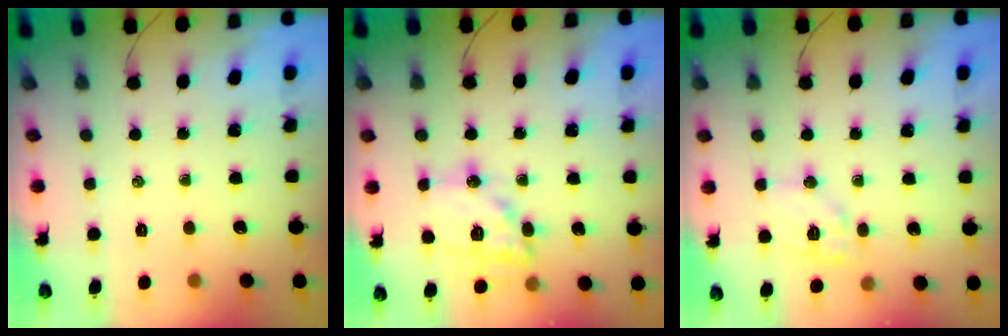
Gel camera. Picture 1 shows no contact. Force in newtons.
{"total": 15.6, "press": 15.5, "slide": 1.5}
{"total": 10.7, "press": 10.7, "slide": 1.0}